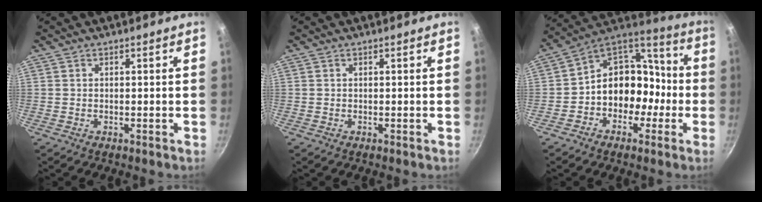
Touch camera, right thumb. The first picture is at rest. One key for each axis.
{"total": 0.0}
{"total": 14.3, "fx": -3.7, "fy": 11.8, "fz": 7.3, "tx": -0.046, "ty": 0.075, "tz": -0.070}